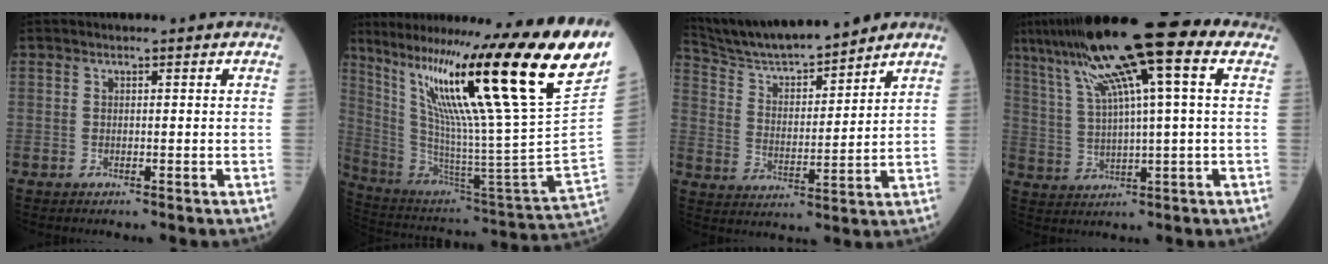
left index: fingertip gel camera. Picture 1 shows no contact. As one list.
[{"total": 33.0, "force": [20.2, -1.5, 26.1], "torque": [-0.398, -0.048, 0.322]}, {"total": 13.6, "force": [12.6, 0.8, 5.0], "torque": [-0.095, 0.010, 0.226]}, {"total": 16.9, "force": [8.5, 1.3, 14.5], "torque": [-0.254, 0.038, 0.141]}]